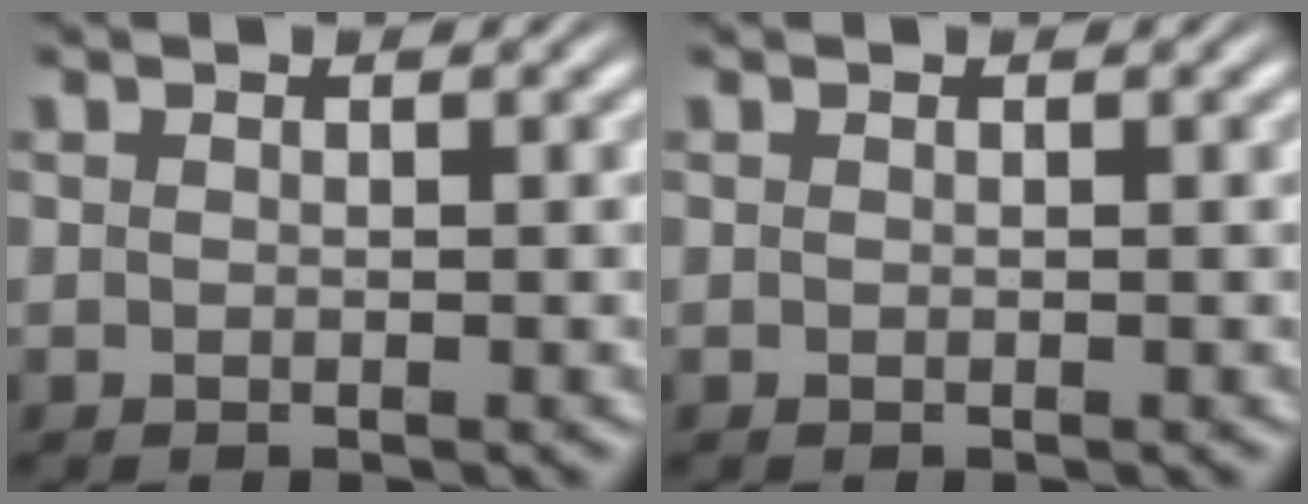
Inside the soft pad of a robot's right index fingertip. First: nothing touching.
{"total": 0.0}